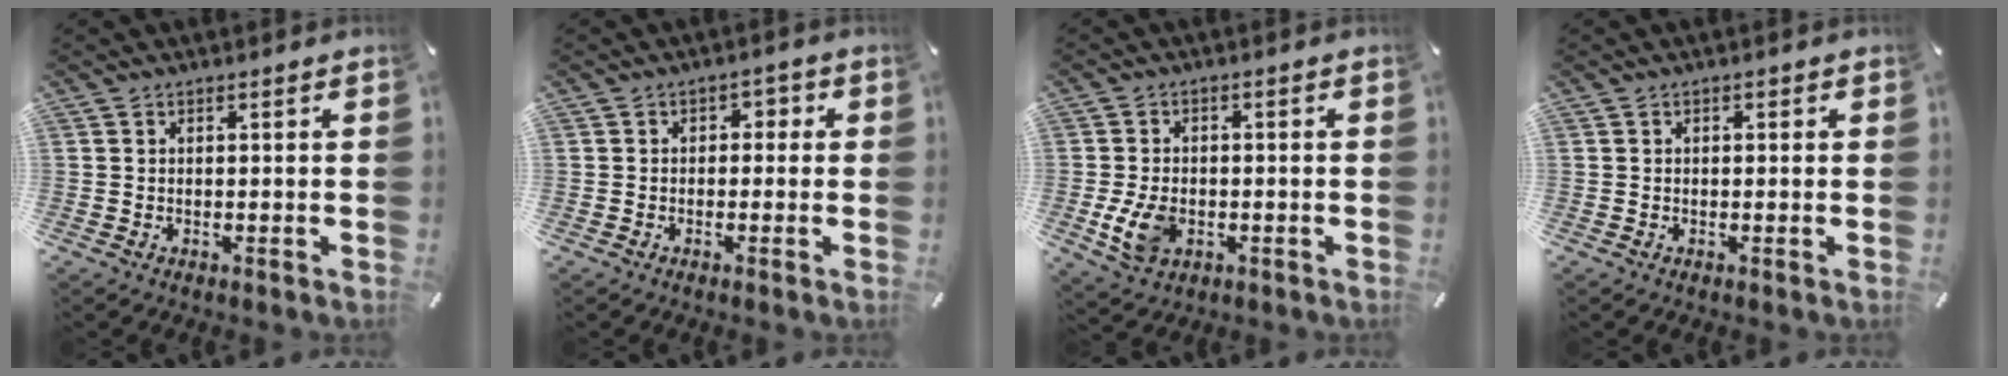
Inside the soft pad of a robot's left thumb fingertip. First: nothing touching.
{"total": 2.1, "force": [-1.2, 1.5, 0.8], "torque": [-0.017, 0.014, -0.028]}
{"total": 7.8, "force": [-2.0, 5.5, 5.2], "torque": [-0.113, 0.001, -0.036]}
{"total": 0.7, "force": [-0.1, 0.5, 0.4], "torque": [-0.007, 0.004, -0.002]}